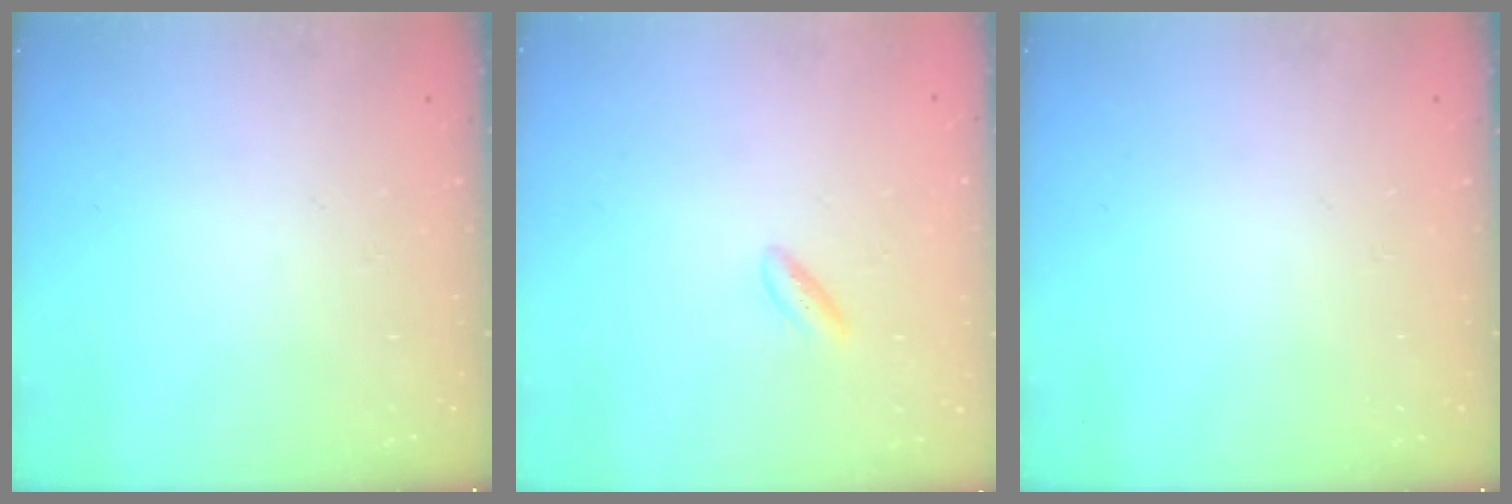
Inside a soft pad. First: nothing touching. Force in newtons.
{"total": 2.3, "press": 2.0, "slide": 1.0}
{"total": 0.0}